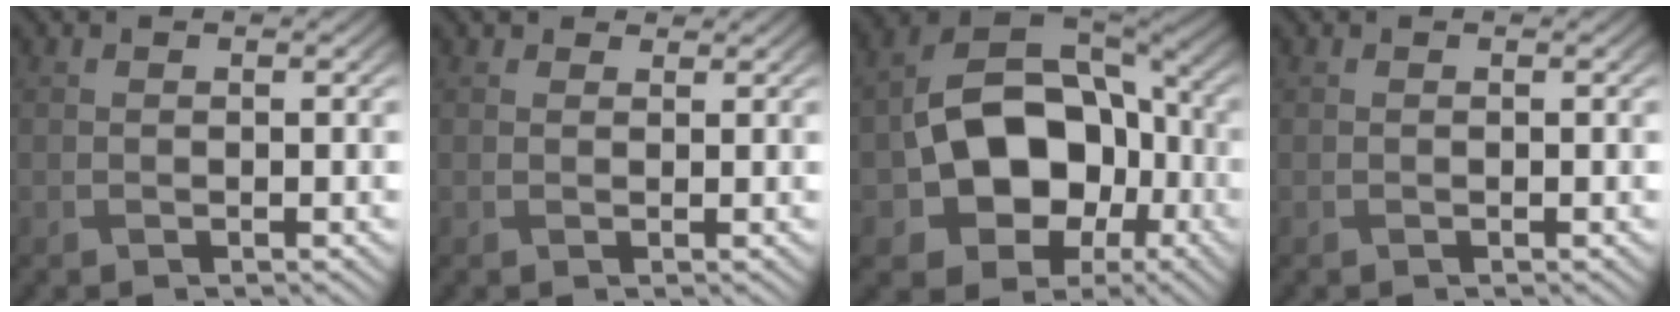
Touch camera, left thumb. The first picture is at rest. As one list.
[{"total": 1.1, "force": [0.9, 0.6, 0.2], "torque": [-0.005, 0.002, 0.015]}, {"total": 15.2, "force": [-3.2, 10.9, 10.1], "torque": [-0.187, -0.012, -0.060]}, {"total": 0.0}]